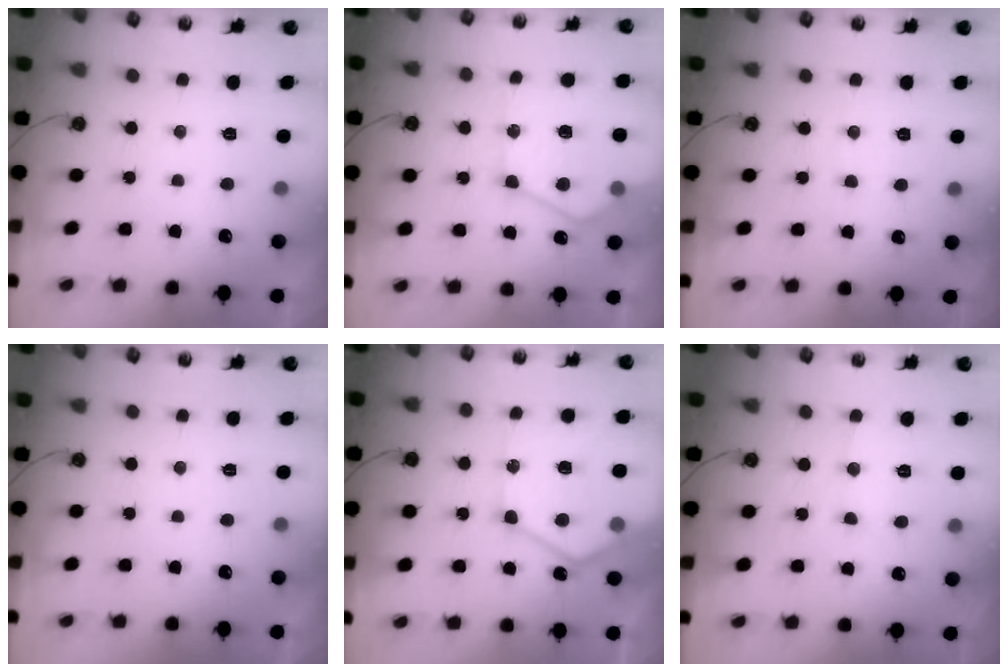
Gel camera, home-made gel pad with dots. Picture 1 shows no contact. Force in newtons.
{"total": 17.4, "press": 17.3, "slide": 1.8}
{"total": 3.9, "press": 3.8, "slide": 0.5}
{"total": 0.0}
{"total": 19.2, "press": 19.1, "slide": 1.6}
{"total": 8.4, "press": 8.3, "slide": 0.7}